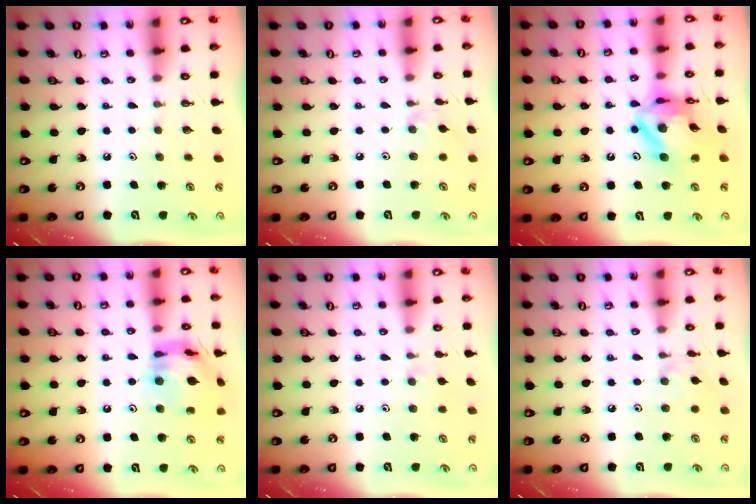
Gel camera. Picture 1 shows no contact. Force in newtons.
{"total": 2.8, "press": 2.7, "slide": 0.4}
{"total": 14.7, "press": 14.6, "slide": 1.8}
{"total": 15.3, "press": 15.2, "slide": 1.2}
{"total": 2.4, "press": 2.4, "slide": 0.5}
{"total": 1.1, "press": 1.0, "slide": 0.2}